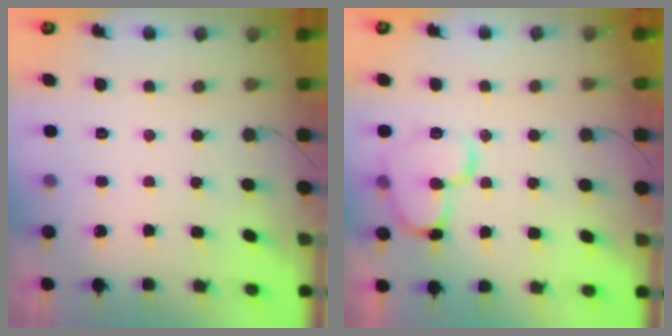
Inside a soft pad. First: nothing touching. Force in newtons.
{"total": 12.5, "press": 12.3, "slide": 1.9}